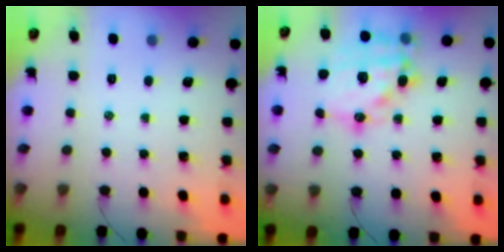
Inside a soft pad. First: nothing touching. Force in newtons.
{"total": 18.3, "press": 17.8, "slide": 4.3}